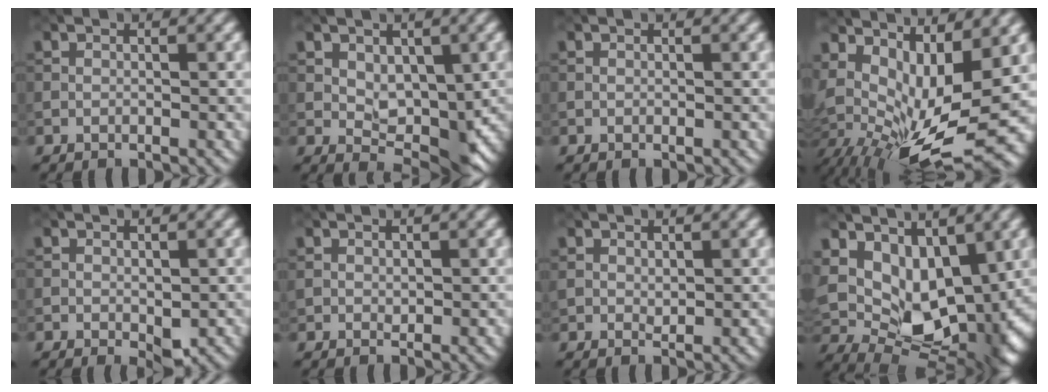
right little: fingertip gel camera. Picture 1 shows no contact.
{"total": 4.0, "force": [0.6, 2.4, 3.1], "torque": [-0.047, -0.007, 0.018]}
{"total": 0.0}
{"total": 11.6, "force": [2.0, 4.9, 10.4], "torque": [-0.189, -0.017, 0.052]}
{"total": 2.3, "force": [-0.3, 1.2, 2.0], "torque": [-0.032, -0.011, 0.003]}
{"total": 0.9, "force": [0.5, 0.5, 0.4], "torque": [-0.005, -0.002, 0.014]}
{"total": 1.1, "force": [0.8, 0.5, 0.5], "torque": [-0.008, -0.003, 0.020]}
{"total": 11.8, "force": [3.4, 7.1, 8.8], "torque": [-0.145, -0.022, 0.075]}